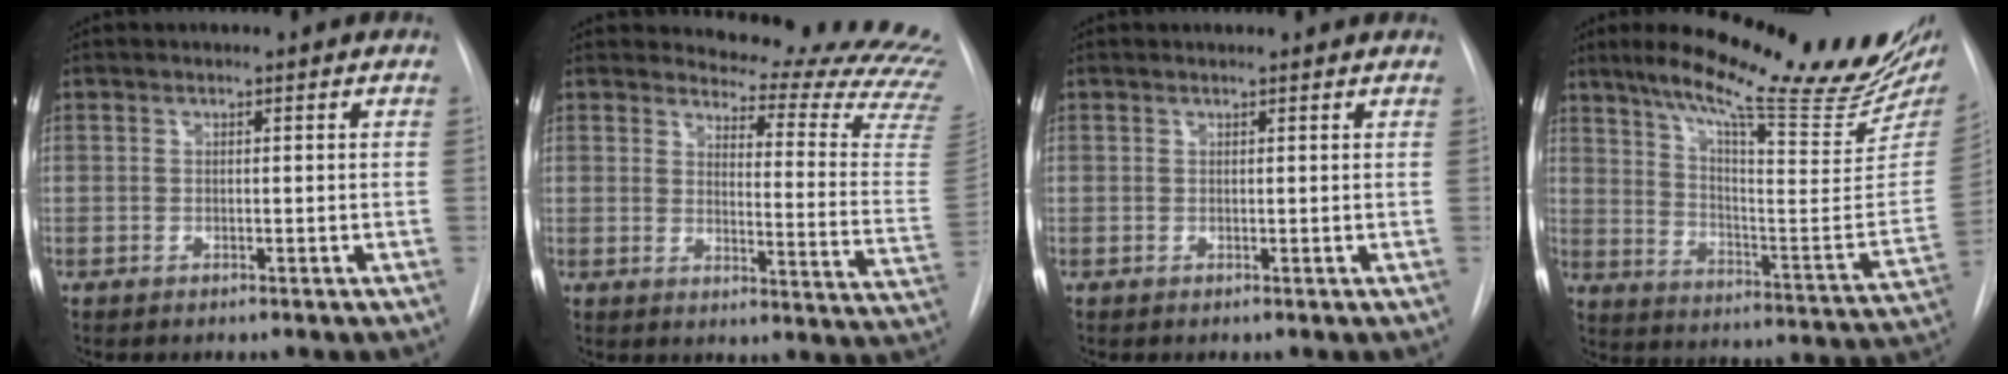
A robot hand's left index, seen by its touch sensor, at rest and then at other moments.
{"total": 19.6, "force": [19.3, 0.8, 3.4], "torque": [-0.033, -0.171, 0.200]}
{"total": 2.0, "force": [1.9, 0.4, 0.4], "torque": [-0.014, 0.014, 0.020]}
{"total": 25.6, "force": [20.3, 3.1, 15.2], "torque": [-0.231, -0.054, 0.277]}